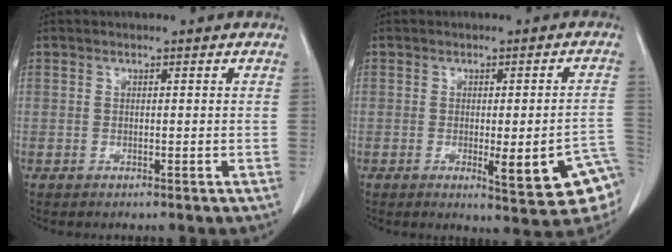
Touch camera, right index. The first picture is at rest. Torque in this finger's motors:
{"motor_torque": [0.90, -0.64, 0.23, 0.06]}